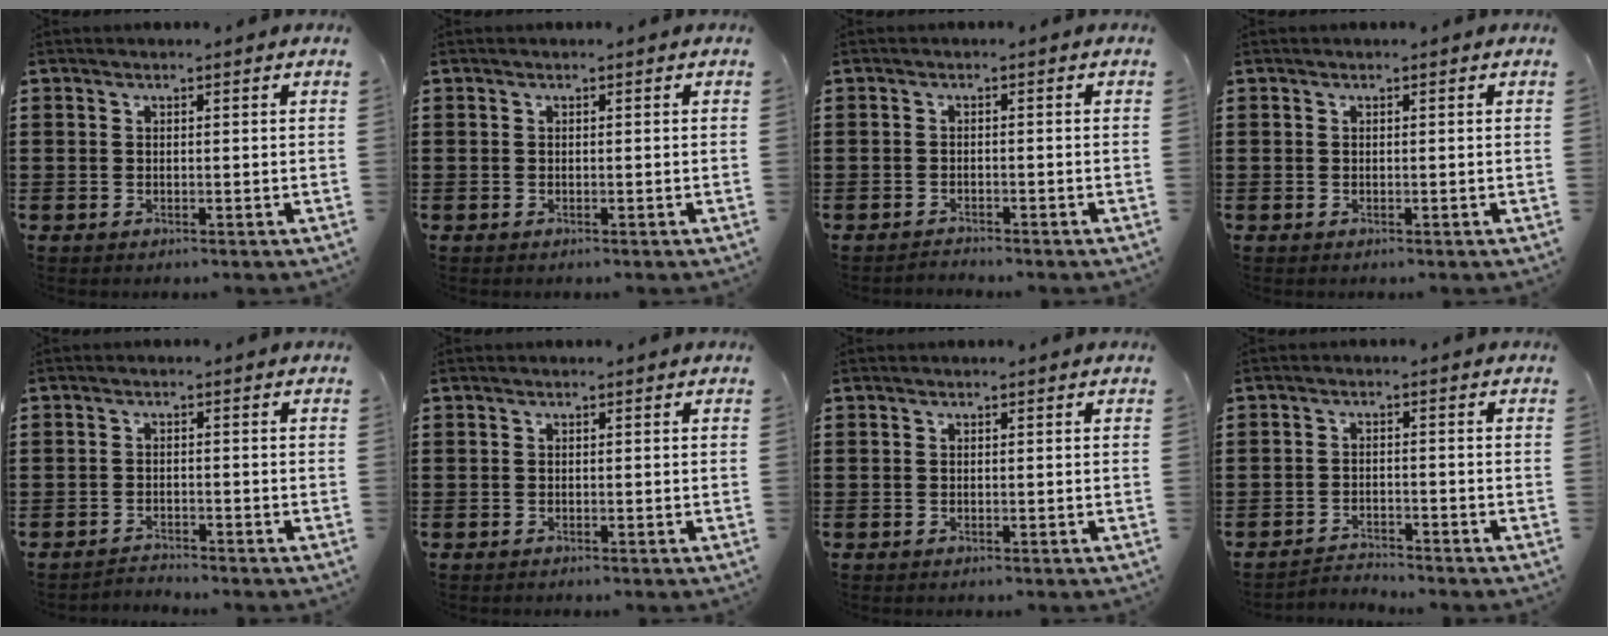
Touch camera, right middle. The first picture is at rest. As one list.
[{"total": 0.0}, {"total": 1.1, "force": [-1.1, 0.0, 0.0], "torque": [-0.004, 0.003, -0.024]}, {"total": 0.0}, {"total": 1.8, "force": [-1.8, 0.1, -0.1], "torque": [-0.005, 0.001, -0.038]}, {"total": 0.0}, {"total": 0.0}, {"total": 2.4, "force": [-2.4, 0.1, 0.0], "torque": [-0.007, -0.001, -0.051]}]